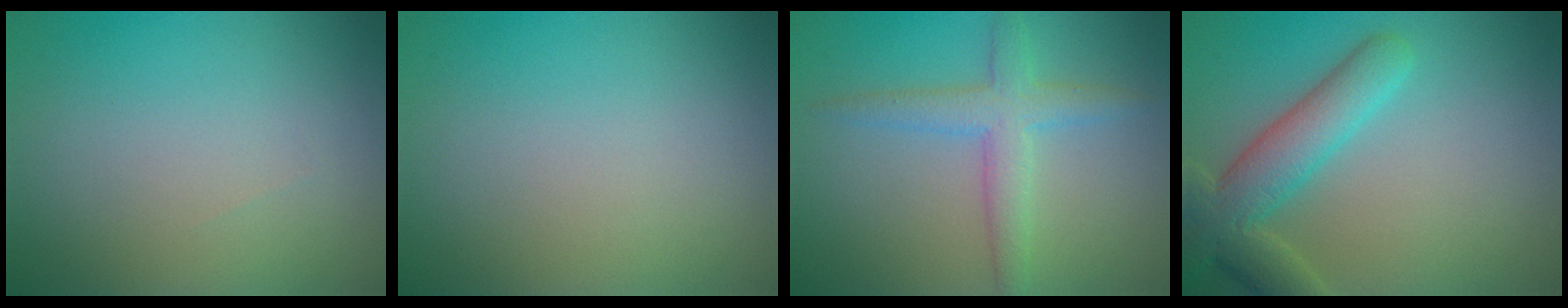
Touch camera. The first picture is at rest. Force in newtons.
{"total": 0.0}
{"total": 3.4, "press": 3.4, "slide": 0.0}
{"total": 5.6, "press": 5.6, "slide": 0.4}